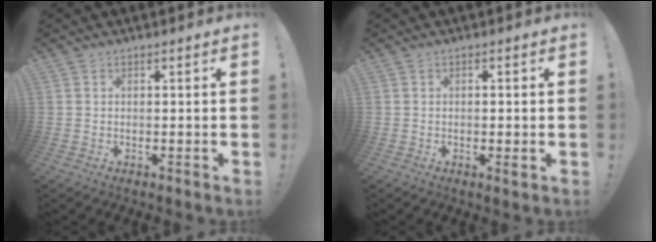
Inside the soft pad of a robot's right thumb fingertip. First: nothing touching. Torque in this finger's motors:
{"motor_torque": [0.05, -0.15, 0.00, -0.13, -0.09]}